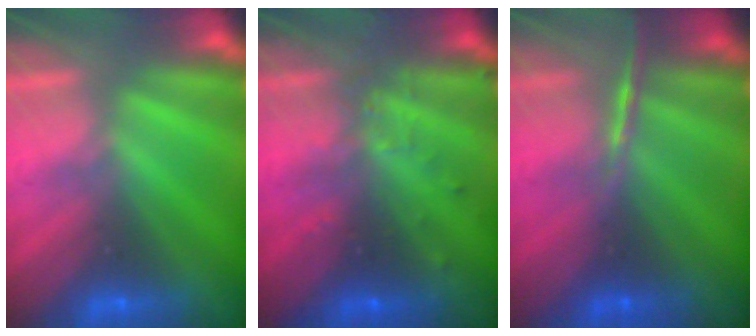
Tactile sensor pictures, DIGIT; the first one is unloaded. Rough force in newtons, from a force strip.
{"total": 3.3}
{"total": 1.5}